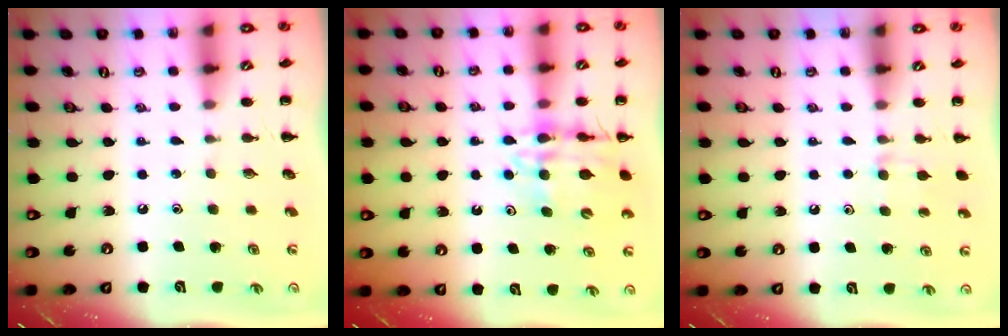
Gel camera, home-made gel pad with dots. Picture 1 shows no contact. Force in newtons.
{"total": 12.1, "press": 11.7, "slide": 3.2}
{"total": 6.7, "press": 6.4, "slide": 1.8}